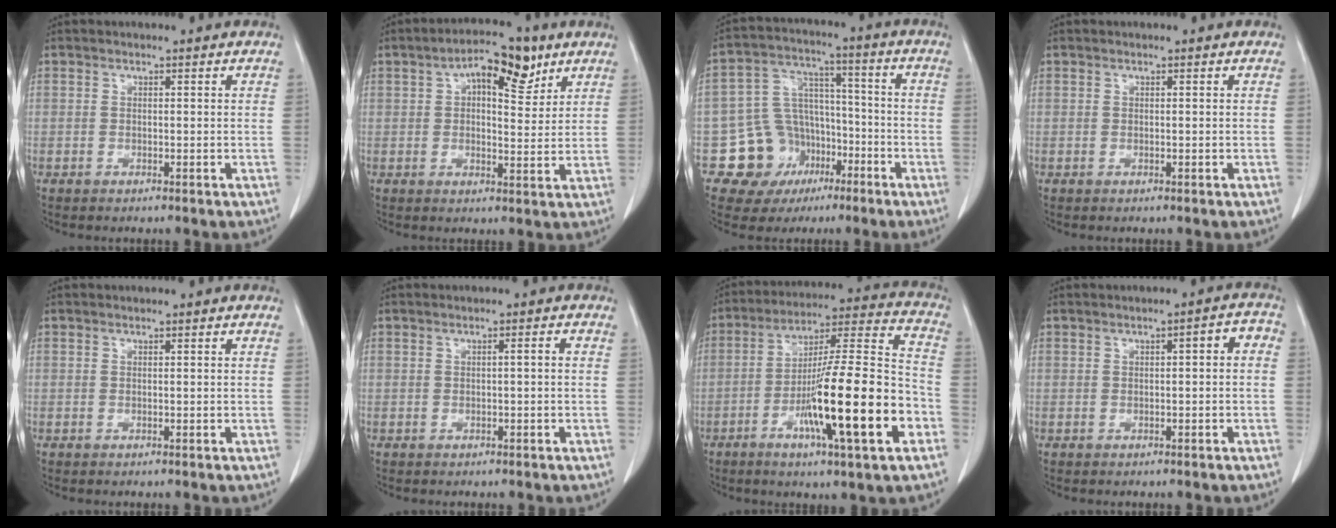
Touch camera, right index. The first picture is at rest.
{"total": 10.1, "force": [4.8, 4.3, 7.8], "torque": [-0.123, 0.022, 0.075]}
{"total": 13.1, "force": [-5.6, 11.4, 3.5], "torque": [-0.055, 0.060, -0.075]}
{"total": 0.0}
{"total": 0.0}
{"total": 1.3, "force": [-0.1, 0.3, 1.3], "torque": [-0.028, 0.006, 0.002]}
{"total": 21.4, "force": [-7.5, 1.6, 20.0], "torque": [-0.312, -0.008, -0.121]}
{"total": 3.7, "force": [0.1, 1.3, 3.5], "torque": [-0.047, 0.028, 0.000]}